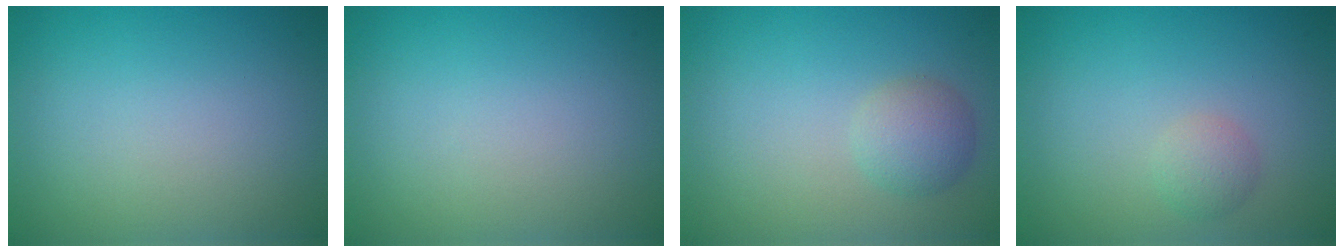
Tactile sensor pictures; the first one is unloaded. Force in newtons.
{"total": 0.0}
{"total": 2.4, "press": 2.4, "slide": 0.0}
{"total": 1.4, "press": 1.4, "slide": 0.0}